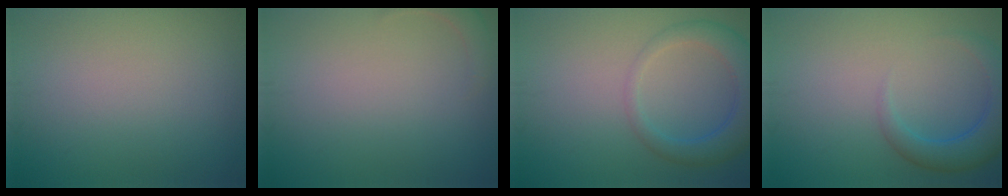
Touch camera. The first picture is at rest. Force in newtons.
{"total": 1.6, "press": 1.6, "slide": 0.3}
{"total": 4.2, "press": 4.2, "slide": 0.4}
{"total": 4.1, "press": 4.1, "slide": 0.2}